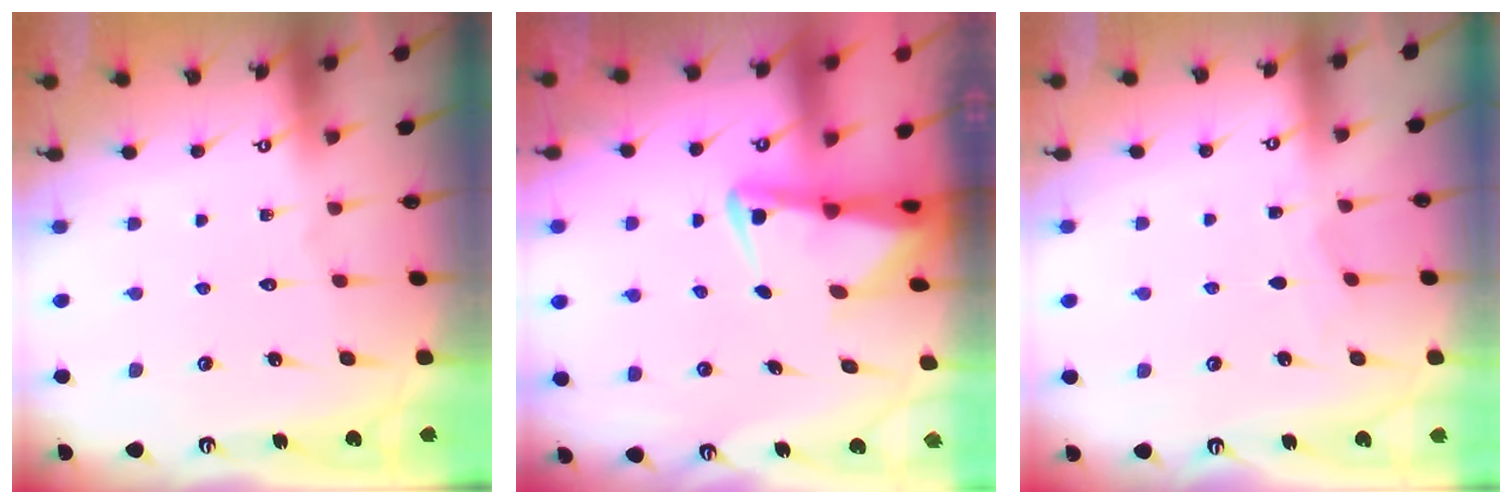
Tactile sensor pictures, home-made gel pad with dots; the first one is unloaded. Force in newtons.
{"total": 3.2, "press": 3.1, "slide": 0.6}
{"total": 2.7, "press": 2.6, "slide": 0.4}